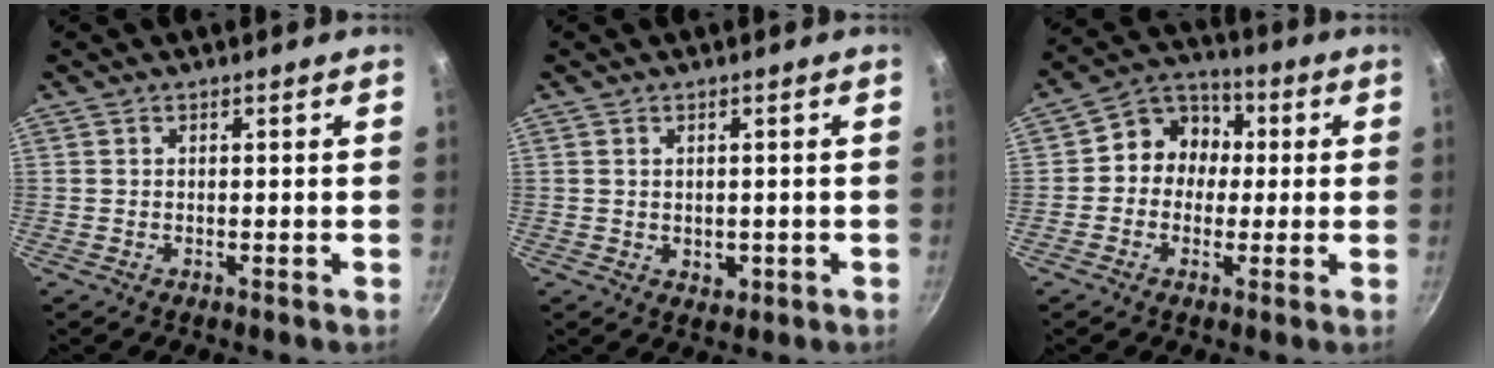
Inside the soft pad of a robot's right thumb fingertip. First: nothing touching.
{"total": 2.0, "force": [-0.1, 1.6, 1.3], "torque": [-0.017, -0.003, 0.002]}
{"total": 9.3, "force": [0.3, 8.4, 4.1], "torque": [-0.019, 0.026, -0.018]}